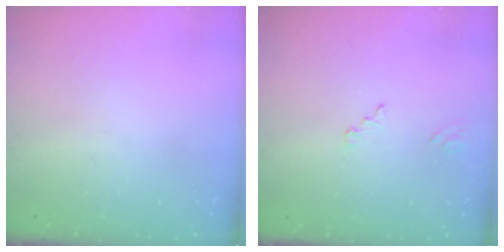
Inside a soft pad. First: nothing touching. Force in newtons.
{"total": 1.0, "press": 1.0, "slide": 0.1}